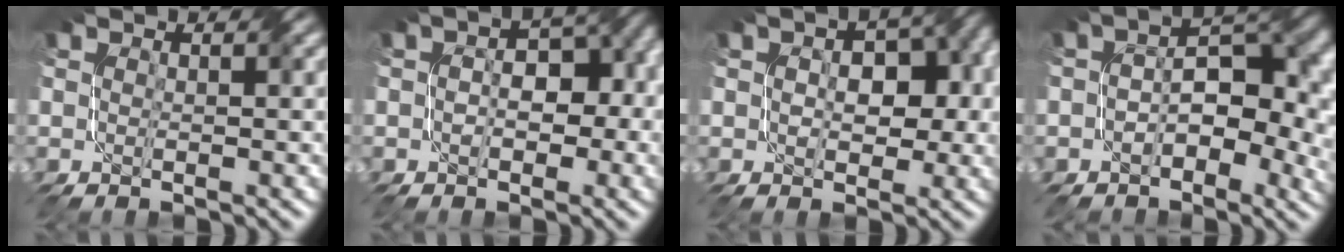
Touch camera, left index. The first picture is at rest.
{"total": 5.5, "force": [-1.1, 3.5, 4.2], "torque": [-0.038, 0.013, -0.012]}
{"total": 5.2, "force": [-0.2, 3.5, 3.9], "torque": [-0.043, 0.007, 0.002]}
{"total": 7.3, "force": [-1.0, 4.1, 6.0], "torque": [-0.072, 0.010, -0.023]}